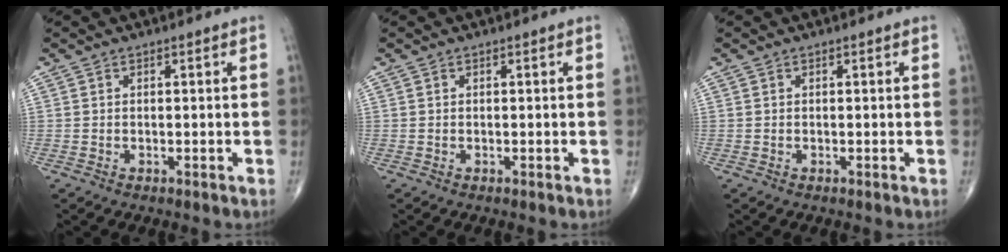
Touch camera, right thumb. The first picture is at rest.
{"total": 0.0}
{"total": 0.0}